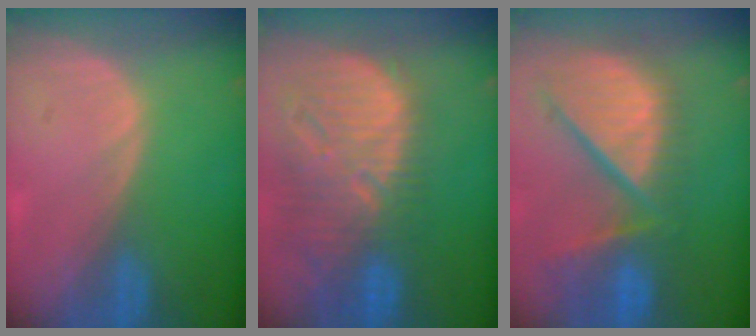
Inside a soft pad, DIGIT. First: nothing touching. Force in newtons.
{"total": 13.3, "press": 11.5, "slide": 6.7}
{"total": 12.5, "press": 10.7, "slide": 6.5}